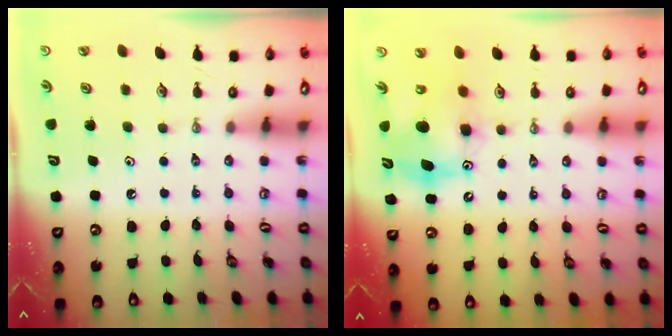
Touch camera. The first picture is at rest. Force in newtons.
{"total": 9.4, "press": 9.4, "slide": 0.6}